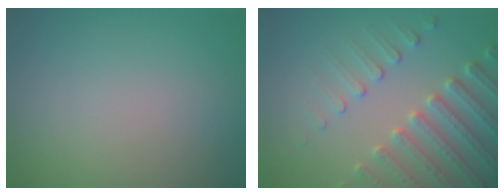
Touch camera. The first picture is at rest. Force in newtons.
{"total": 4.5, "press": 4.4, "slide": 0.8}